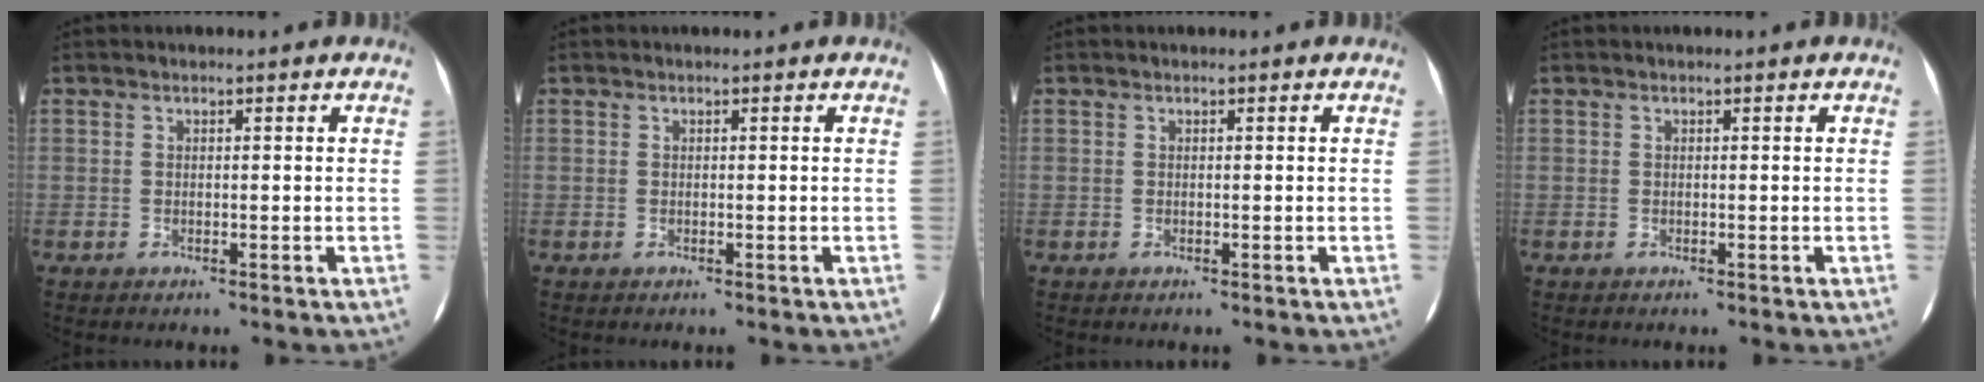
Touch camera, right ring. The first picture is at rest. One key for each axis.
{"total": 0.0}
{"total": 0.0}
{"total": 0.0}